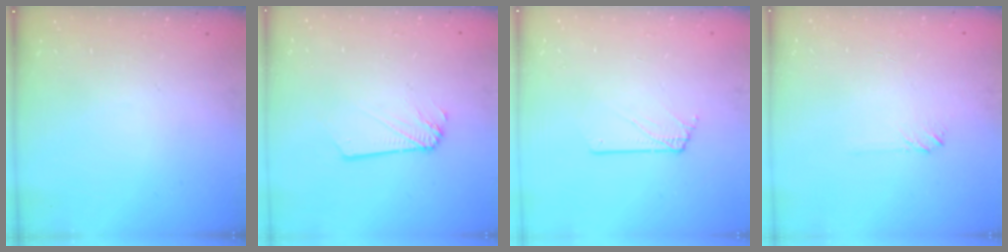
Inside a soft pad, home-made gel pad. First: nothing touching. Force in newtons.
{"total": 1.2, "press": 1.2, "slide": 0.1}
{"total": 1.5, "press": 1.5, "slide": 0.1}
{"total": 2.0, "press": 2.0, "slide": 0.3}